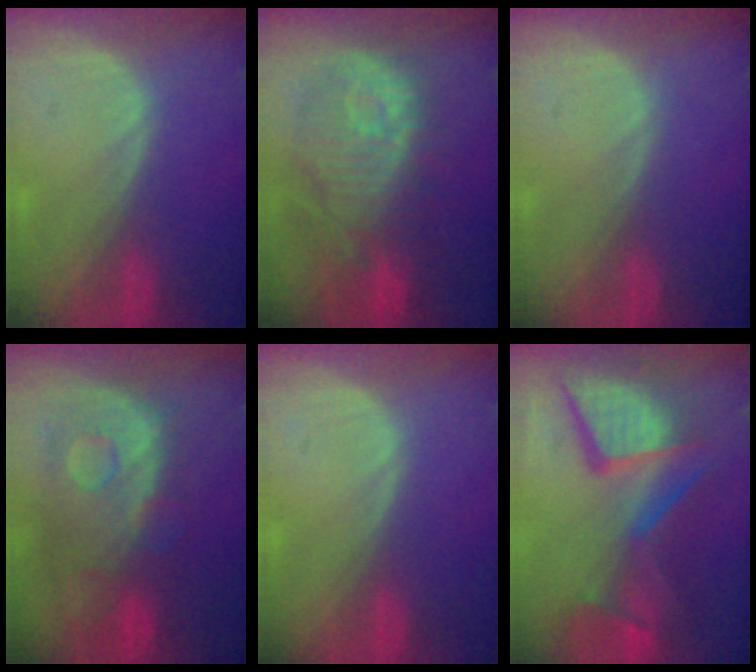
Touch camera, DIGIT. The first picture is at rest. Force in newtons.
{"total": 11.9, "press": 10.8, "slide": 4.9}
{"total": 0.0}
{"total": 11.2, "press": 9.8, "slide": 5.5}
{"total": 0.0}
{"total": 13.7, "press": 11.2, "slide": 7.9}